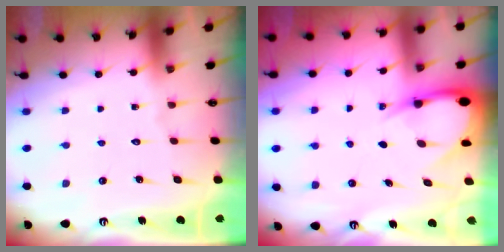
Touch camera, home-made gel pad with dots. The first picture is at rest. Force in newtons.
{"total": 6.4, "press": 6.4, "slide": 0.6}